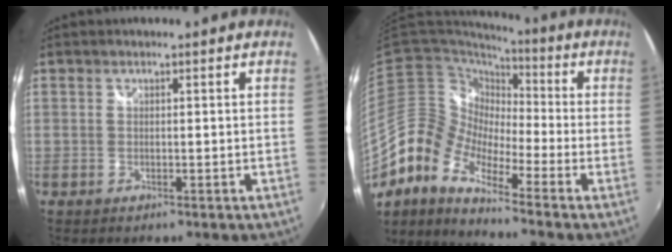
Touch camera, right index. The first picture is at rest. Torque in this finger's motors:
{"motor_torque": [-0.10, -0.06, -0.33, -0.21]}